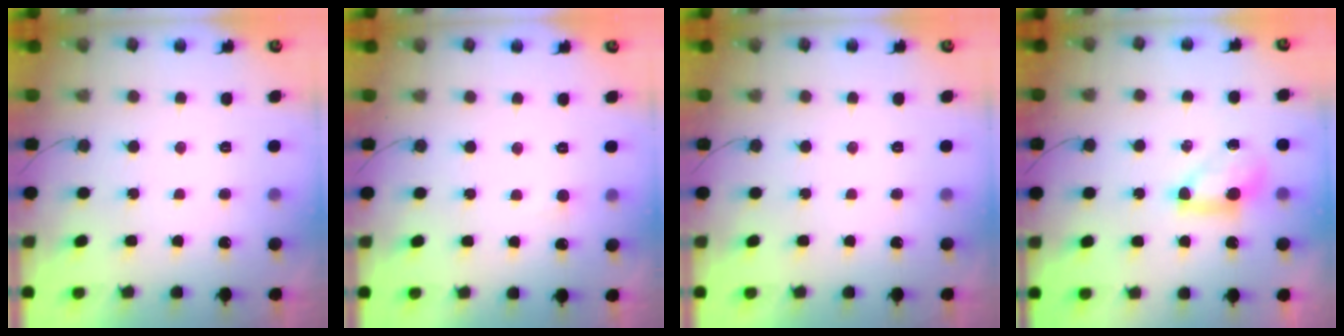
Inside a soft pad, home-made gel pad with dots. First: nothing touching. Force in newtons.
{"total": 3.7, "press": 3.7, "slide": 0.4}
{"total": 0.0}
{"total": 7.0, "press": 6.9, "slide": 1.1}